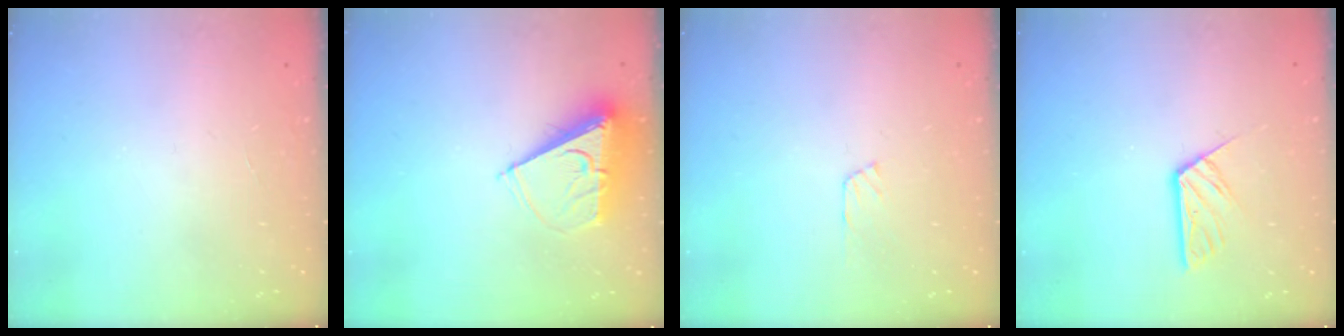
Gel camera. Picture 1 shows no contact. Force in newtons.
{"total": 8.2, "press": 8.2, "slide": 0.5}
{"total": 6.5, "press": 6.4, "slide": 0.7}
{"total": 6.6, "press": 6.6, "slide": 0.4}